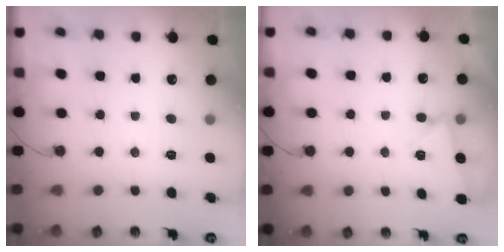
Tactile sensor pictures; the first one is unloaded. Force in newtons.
{"total": 3.0, "press": 2.8, "slide": 1.1}